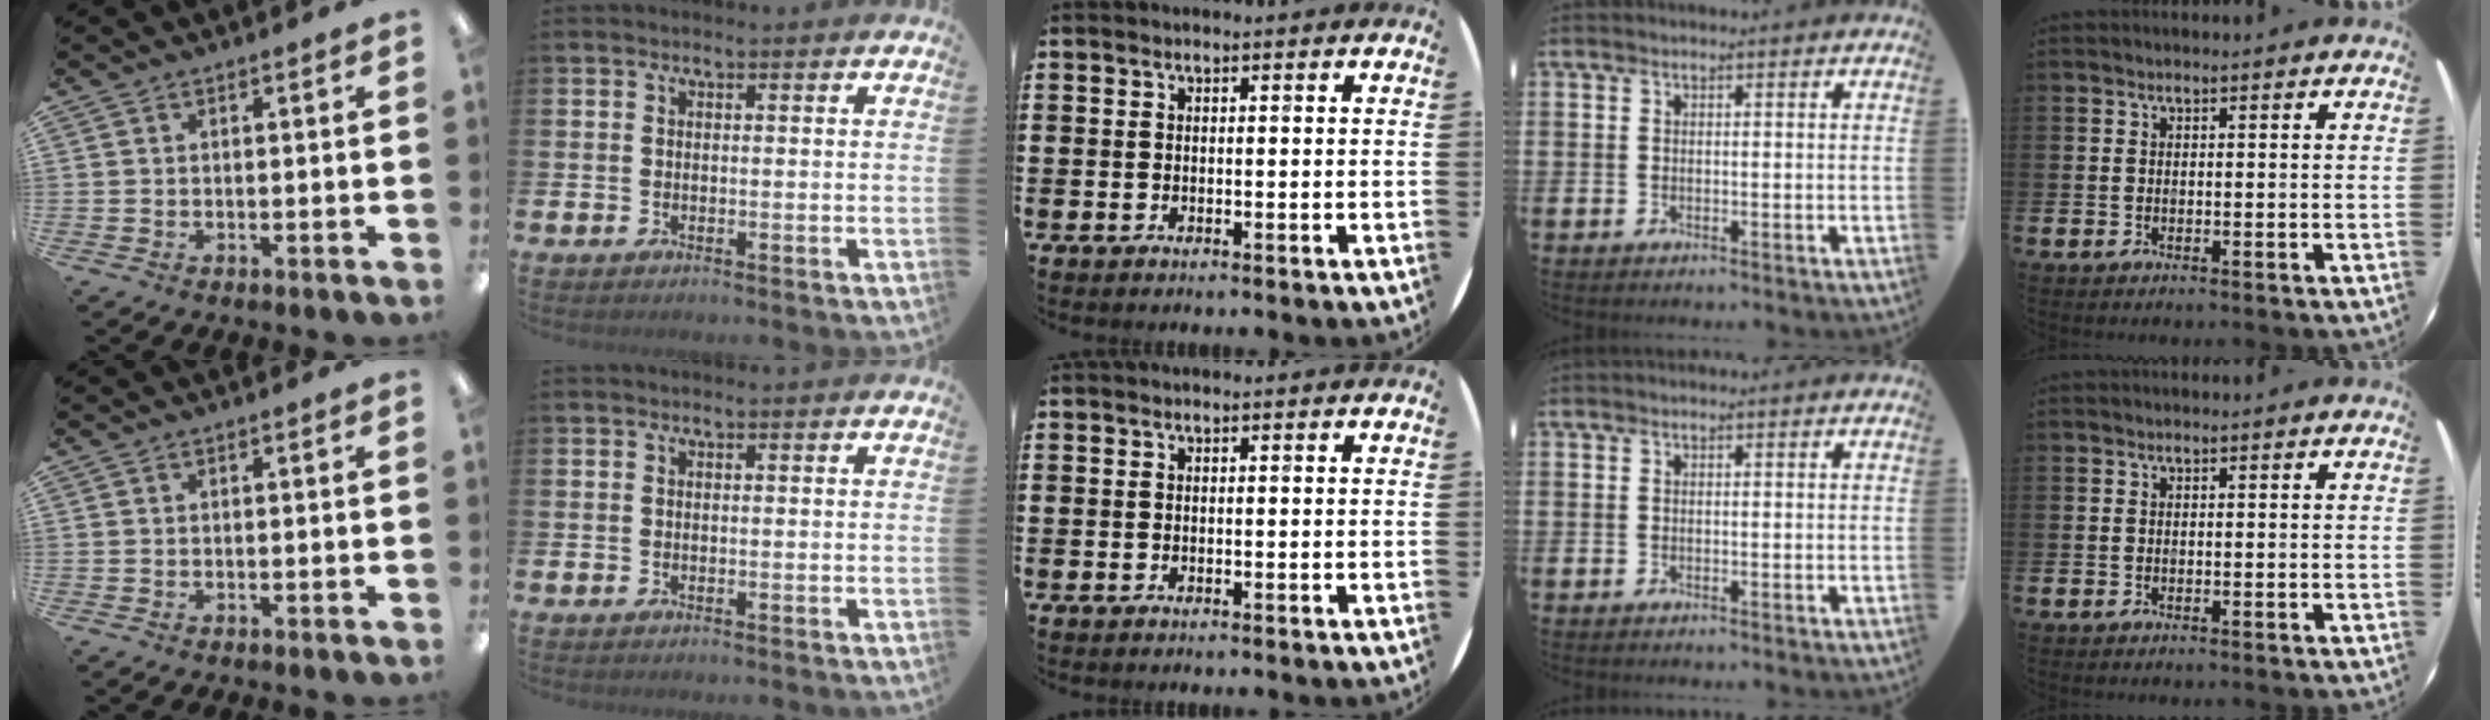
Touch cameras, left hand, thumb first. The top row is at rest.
{}